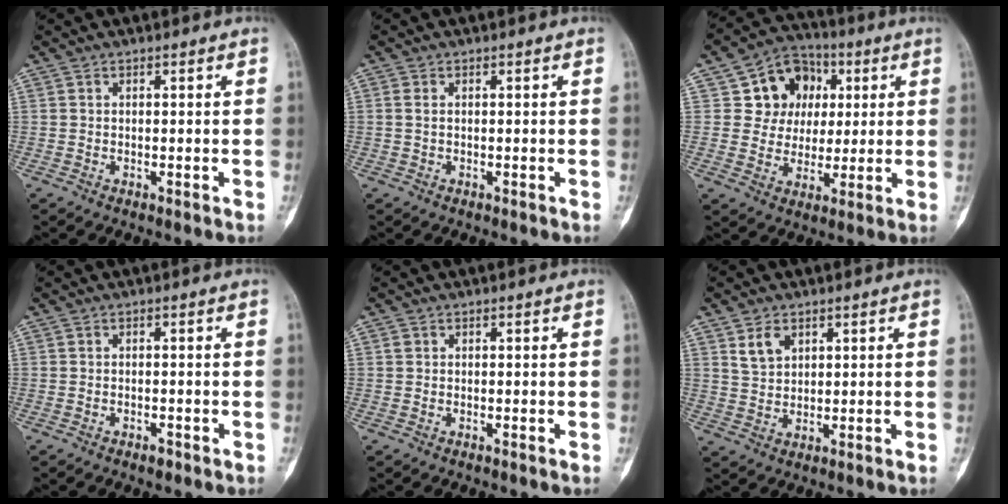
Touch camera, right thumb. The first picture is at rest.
{"total": 0.9, "force": [0.2, 0.6, 0.6], "torque": [-0.014, 0.002, 0.005]}
{"total": 12.0, "force": [3.6, 10.4, 4.9], "torque": [-0.021, -0.001, 0.057]}
{"total": 1.0, "force": [-0.7, 0.6, 0.6], "torque": [-0.007, 0.002, -0.010]}
{"total": 0.6, "force": [0.3, 0.5, 0.1], "torque": [0.004, 0.000, 0.005]}
{"total": 4.4, "force": [2.5, 2.8, 2.3], "torque": [-0.027, -0.014, 0.053]}